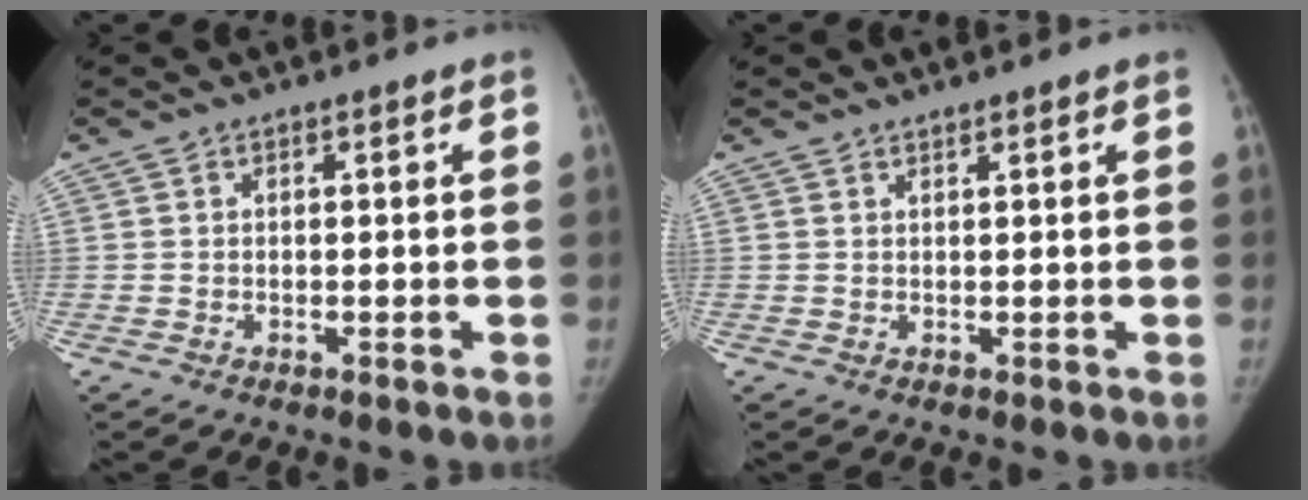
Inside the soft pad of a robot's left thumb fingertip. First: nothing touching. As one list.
[{"total": 0.8, "force": [0.7, 0.0, 0.3], "torque": [-0.006, -0.004, 0.014]}]